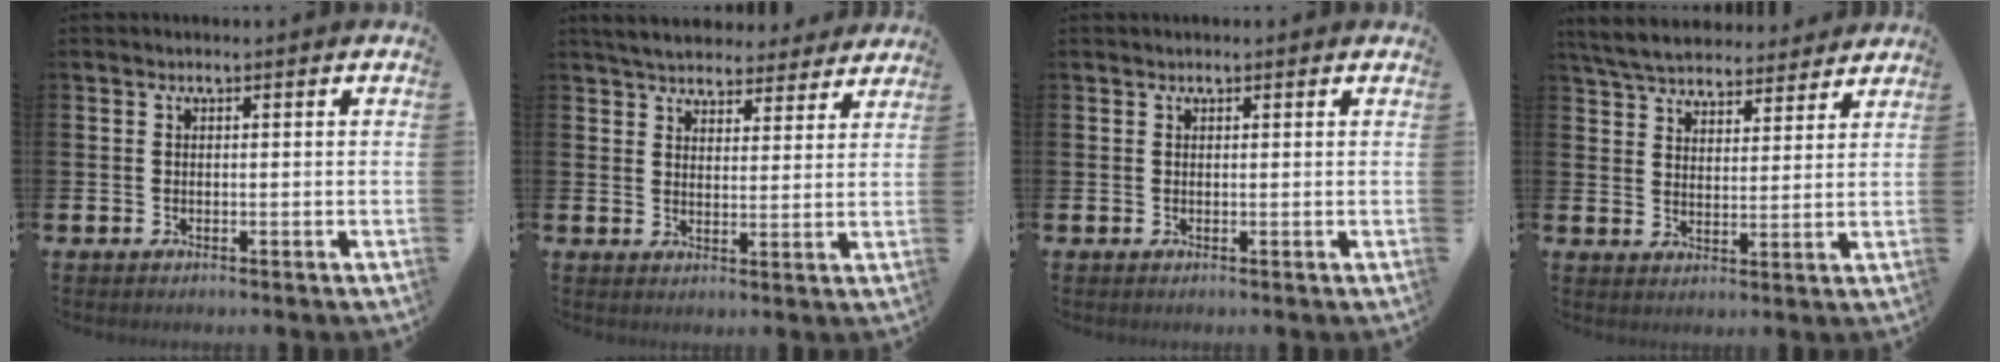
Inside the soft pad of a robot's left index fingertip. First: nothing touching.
{"total": 5.4, "force": [5.2, 1.4, 0.6], "torque": [-0.025, -0.031, 0.092]}
{"total": 0.6, "force": [0.5, 0.2, 0.1], "torque": [0.012, -0.004, 0.006]}
{"total": 6.1, "force": [5.8, 1.4, 1.0], "torque": [-0.042, -0.031, 0.104]}